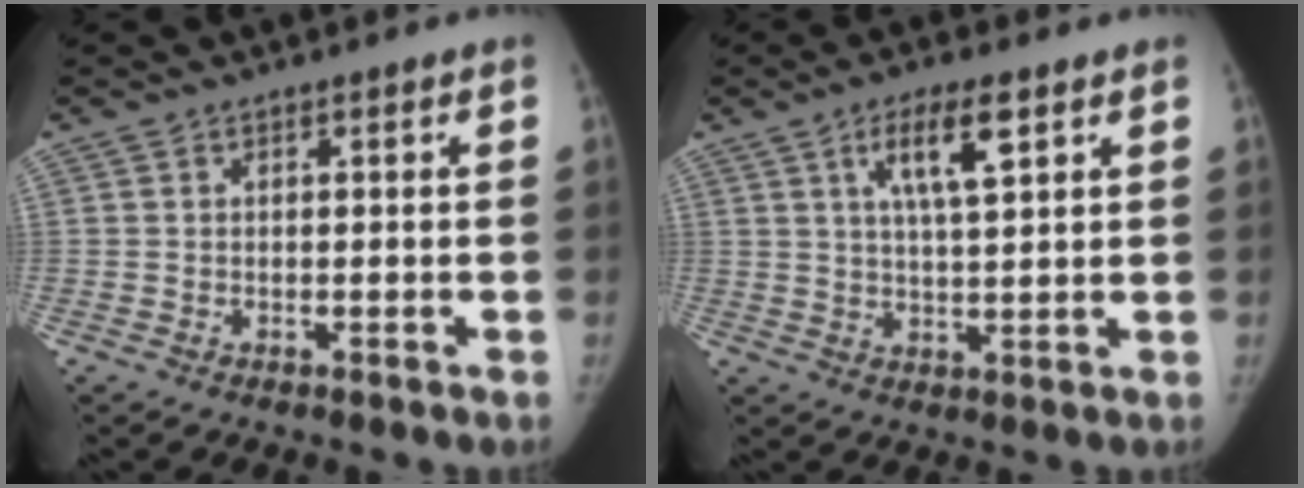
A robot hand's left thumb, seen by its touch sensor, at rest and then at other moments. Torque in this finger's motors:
{"motor_torque": [-0.02, 0.12, 0.67, -0.31, 0.09]}